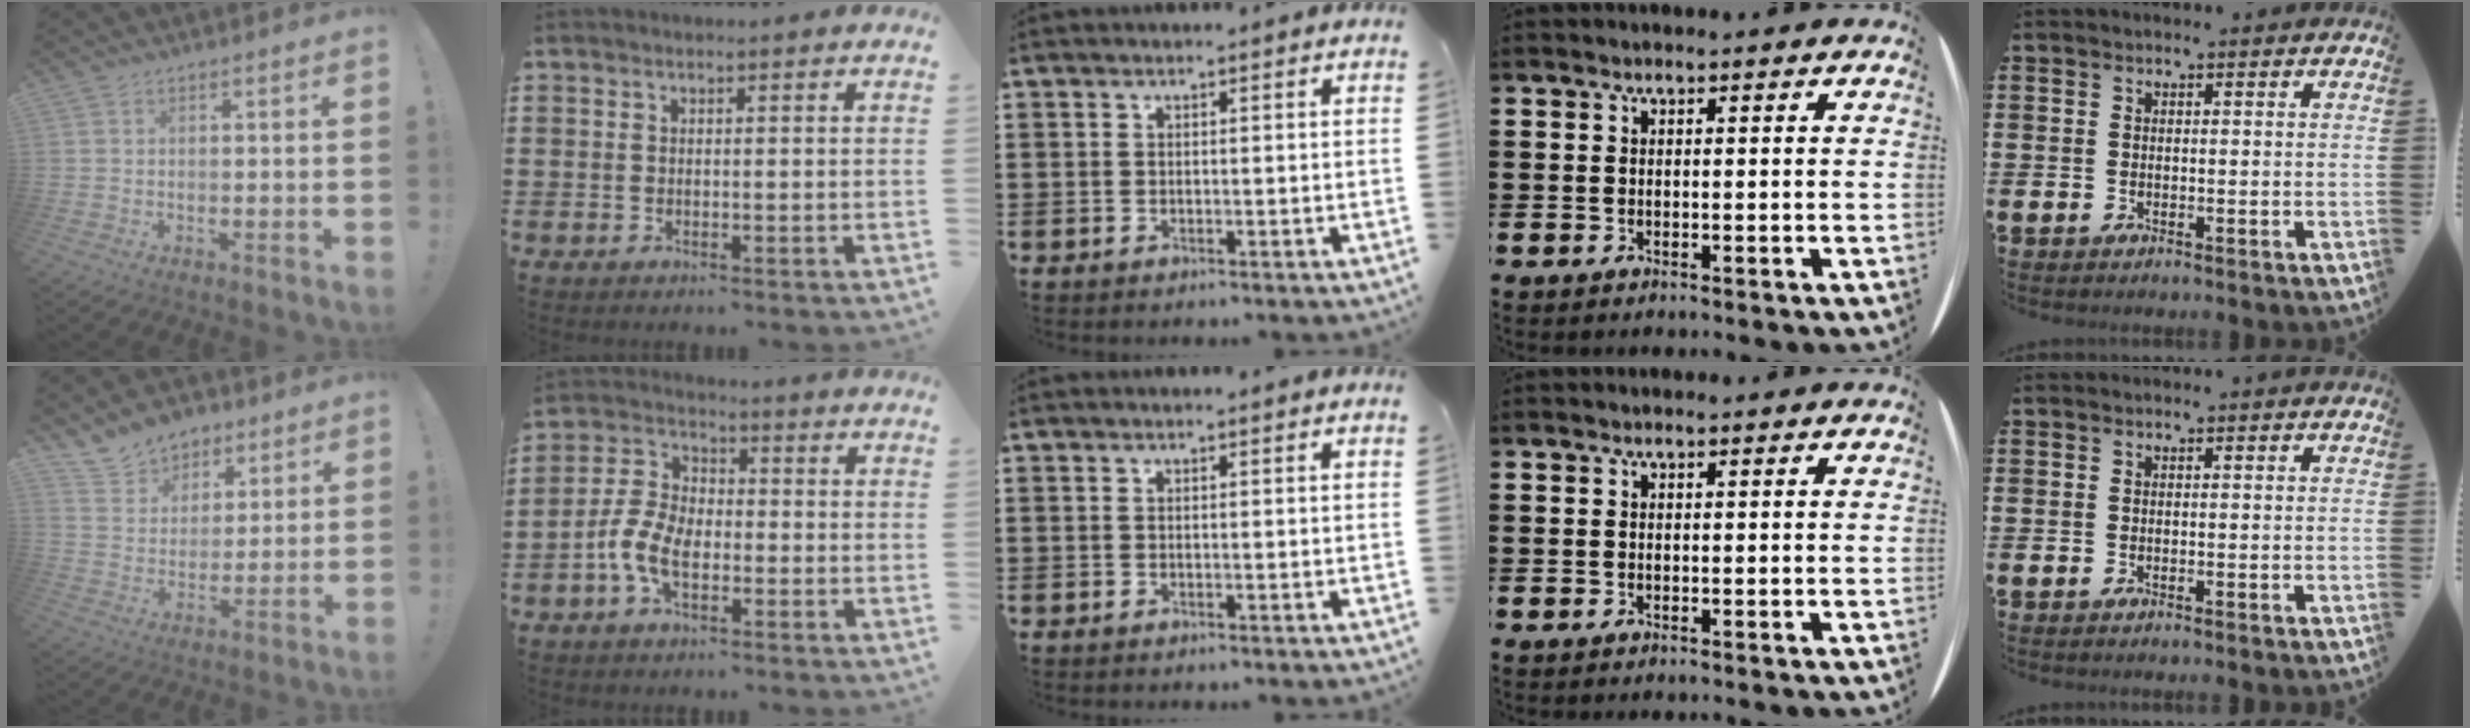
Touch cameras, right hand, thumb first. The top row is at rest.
{"thumb": {"total": 10.9, "force": [8.1, 7.1, 1.6], "torque": [-0.032, -0.061, 0.162]}, "index": {"total": 7.0, "force": [-2.7, 3.8, 5.2], "torque": [-0.139, -0.003, -0.061]}}